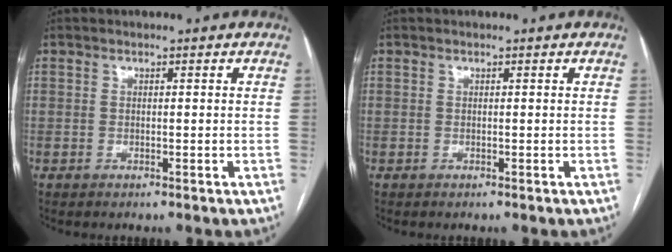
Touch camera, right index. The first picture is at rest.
{"total": 0.0}